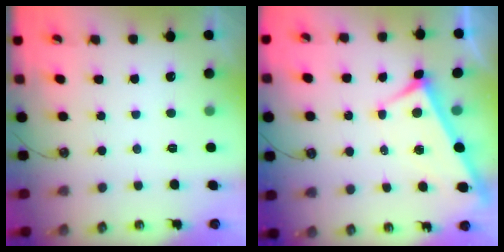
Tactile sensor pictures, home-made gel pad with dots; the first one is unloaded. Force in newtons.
{"total": 4.0, "press": 3.9, "slide": 0.6}